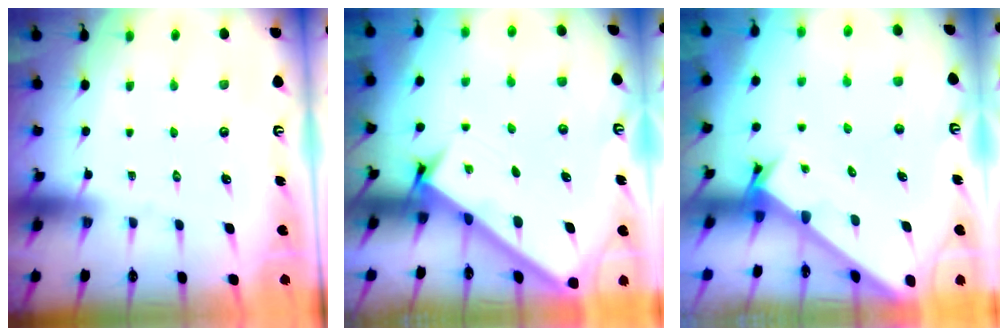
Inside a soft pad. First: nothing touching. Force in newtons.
{"total": 3.1, "press": 3.1, "slide": 0.4}
{"total": 2.4, "press": 2.4, "slide": 0.1}